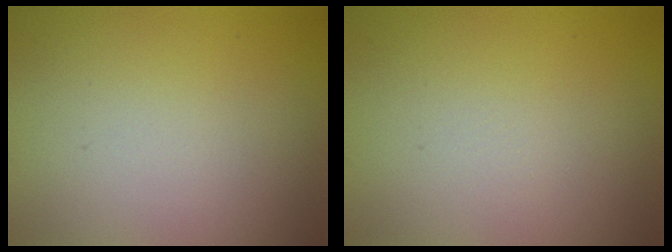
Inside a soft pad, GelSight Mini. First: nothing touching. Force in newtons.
{"total": 0.0}